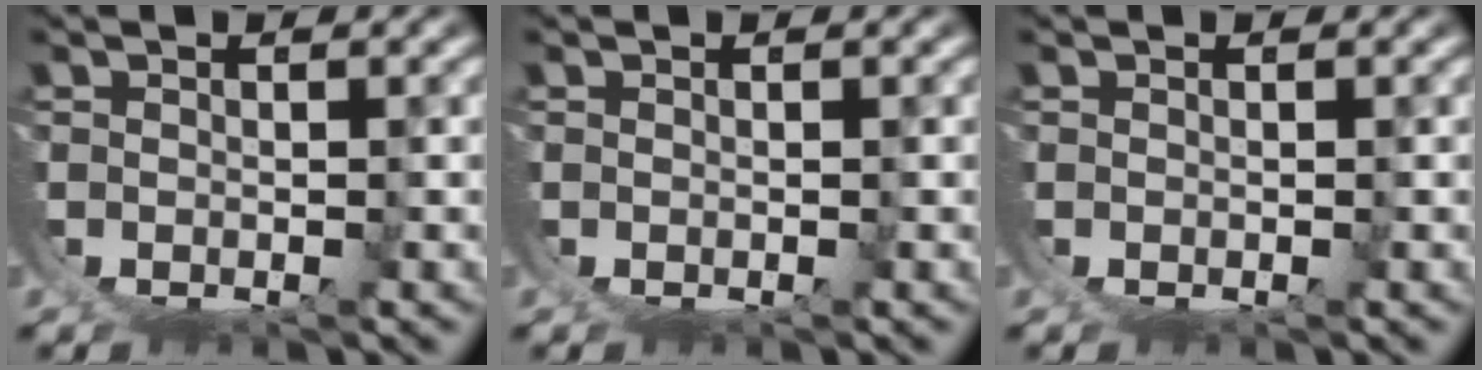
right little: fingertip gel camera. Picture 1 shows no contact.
{"total": 0.0}
{"total": 0.0}